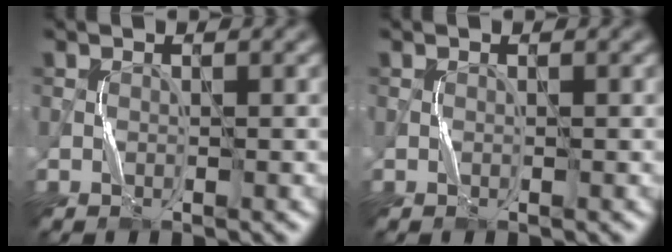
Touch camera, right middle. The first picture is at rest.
{"total": 0.0}